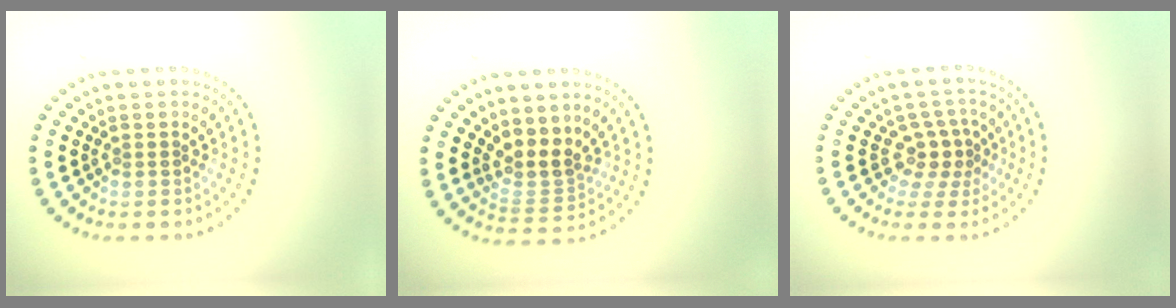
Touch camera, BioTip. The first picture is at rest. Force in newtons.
{"total": 3.1, "press": 2.5, "slide": 1.9}
{"total": 2.6, "press": 1.9, "slide": 1.8}